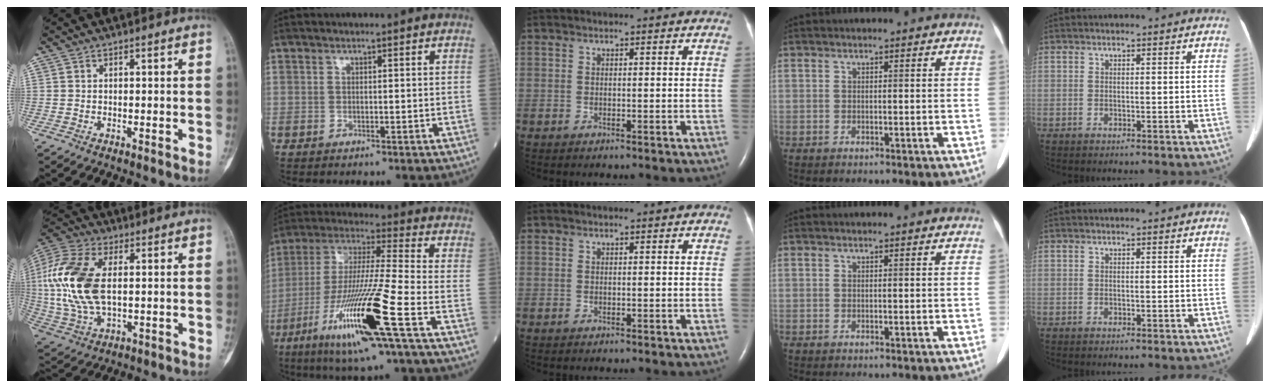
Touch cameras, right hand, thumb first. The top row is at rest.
{"thumb": {"total": 18.0, "force": [1.8, 9.8, 14.9], "torque": [-0.333, 0.003, 0.034]}, "index": {"total": 19.1, "force": [-8.3, -0.1, 17.2], "torque": [-0.363, -0.034, -0.158]}}